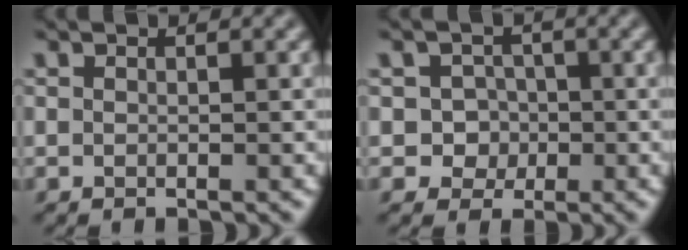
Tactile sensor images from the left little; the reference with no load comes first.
{"total": 3.1, "force": [-0.6, 2.9, 1.1], "torque": [0.001, 0.007, -0.027]}